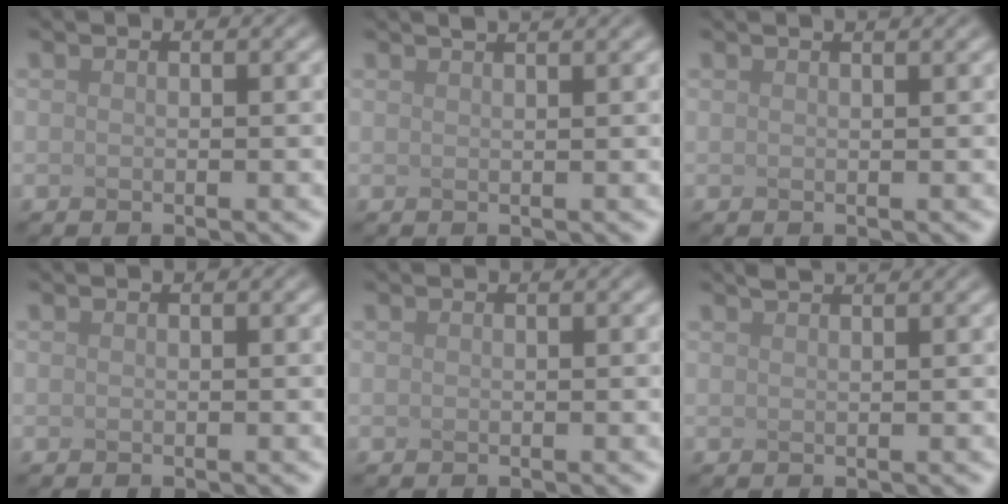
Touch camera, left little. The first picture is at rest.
{"total": 3.3, "force": [2.3, 1.2, 2.0], "torque": [-0.003, 0.026, -0.003]}
{"total": 2.0, "force": [1.4, 0.8, 1.2], "torque": [0.002, 0.013, -0.009]}
{"total": 0.0}
{"total": 0.0}
{"total": 1.8, "force": [1.6, 0.3, 0.8], "torque": [-0.005, 0.011, 0.009]}